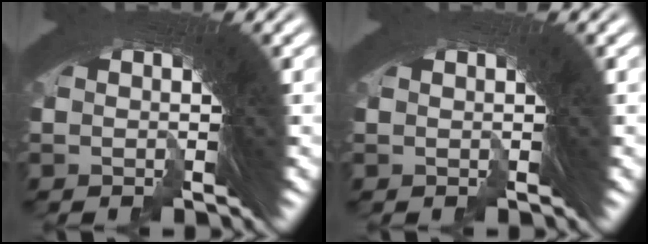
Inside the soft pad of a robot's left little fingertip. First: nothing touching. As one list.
[{"total": 0.0}]